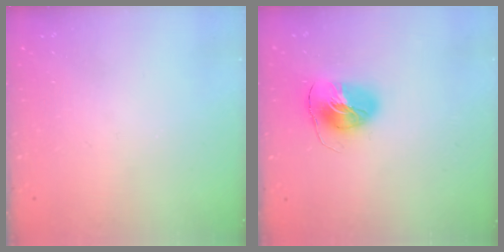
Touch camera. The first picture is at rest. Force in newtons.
{"total": 8.7, "press": 8.7, "slide": 1.1}